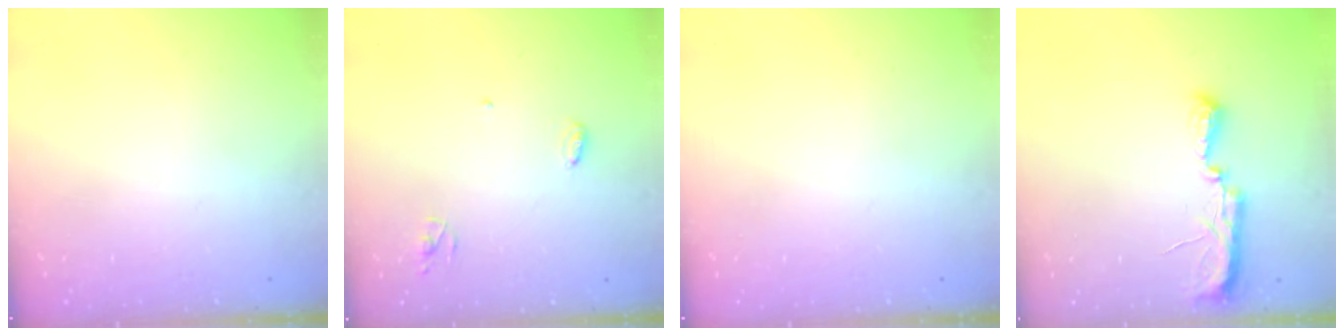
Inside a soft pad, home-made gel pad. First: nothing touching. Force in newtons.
{"total": 3.5, "press": 3.5, "slide": 0.2}
{"total": 0.0}
{"total": 9.4, "press": 8.3, "slide": 4.5}